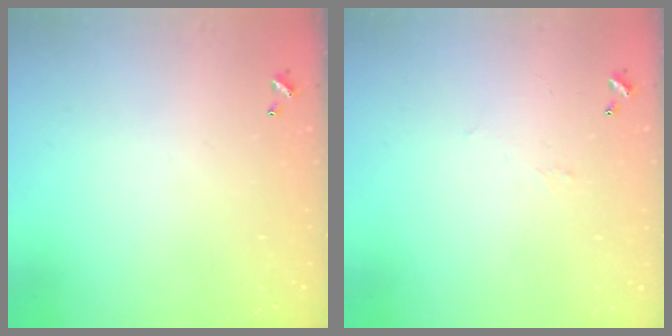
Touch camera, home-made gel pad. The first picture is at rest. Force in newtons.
{"total": 0.9, "press": 0.7, "slide": 0.5}